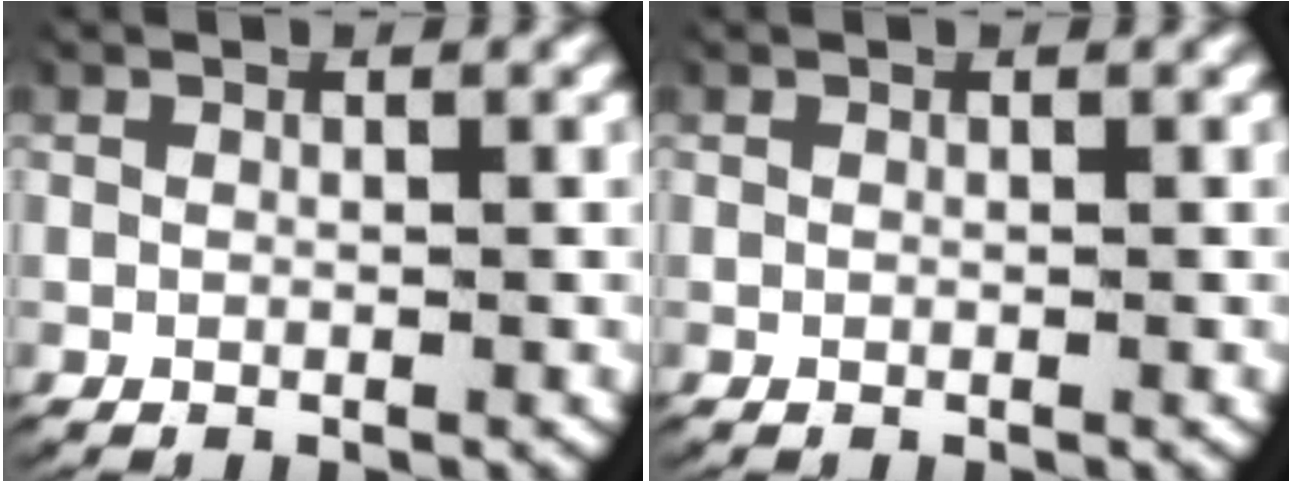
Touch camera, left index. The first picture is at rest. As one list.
[{"total": 0.0}]